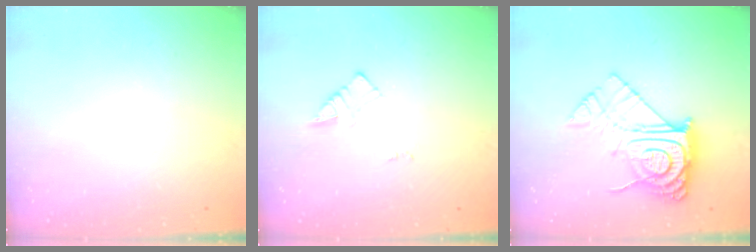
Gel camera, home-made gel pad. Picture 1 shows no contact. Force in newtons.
{"total": 2.1, "press": 2.1, "slide": 0.3}
{"total": 13.5, "press": 13.5, "slide": 1.1}